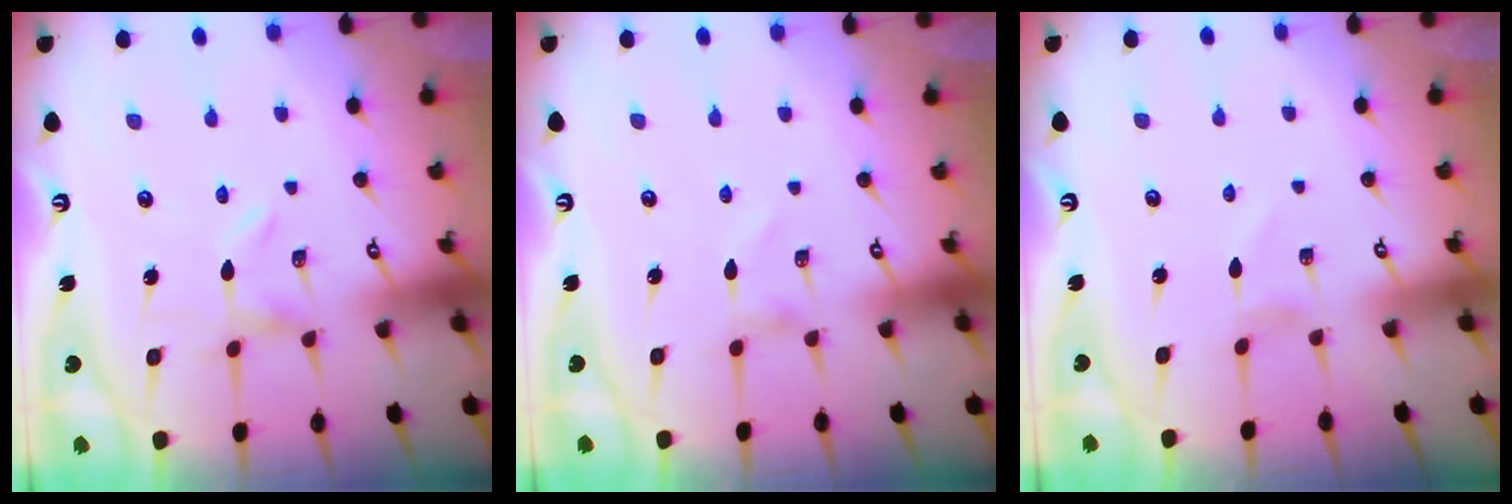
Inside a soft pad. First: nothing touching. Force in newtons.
{"total": 1.1, "press": 1.1, "slide": 0.1}
{"total": 0.8, "press": 0.8, "slide": 0.1}